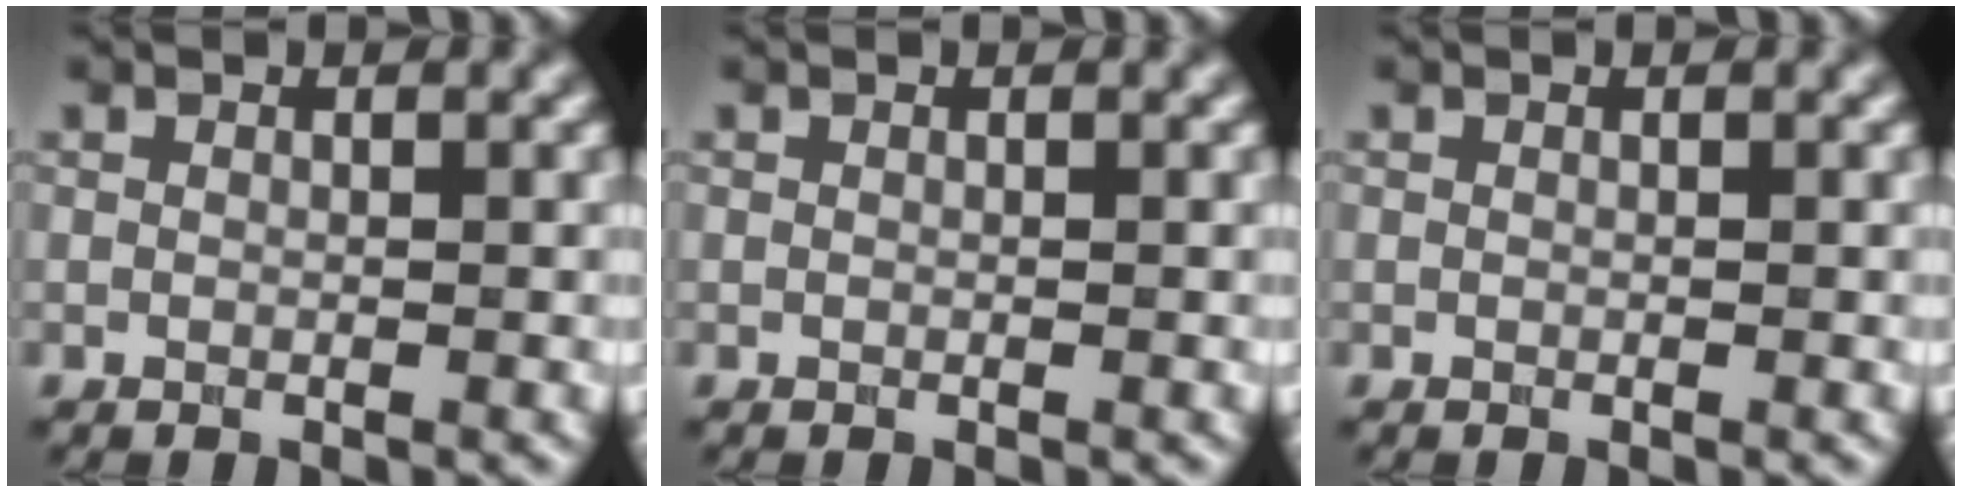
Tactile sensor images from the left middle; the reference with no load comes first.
{"total": 0.0}
{"total": 0.0}